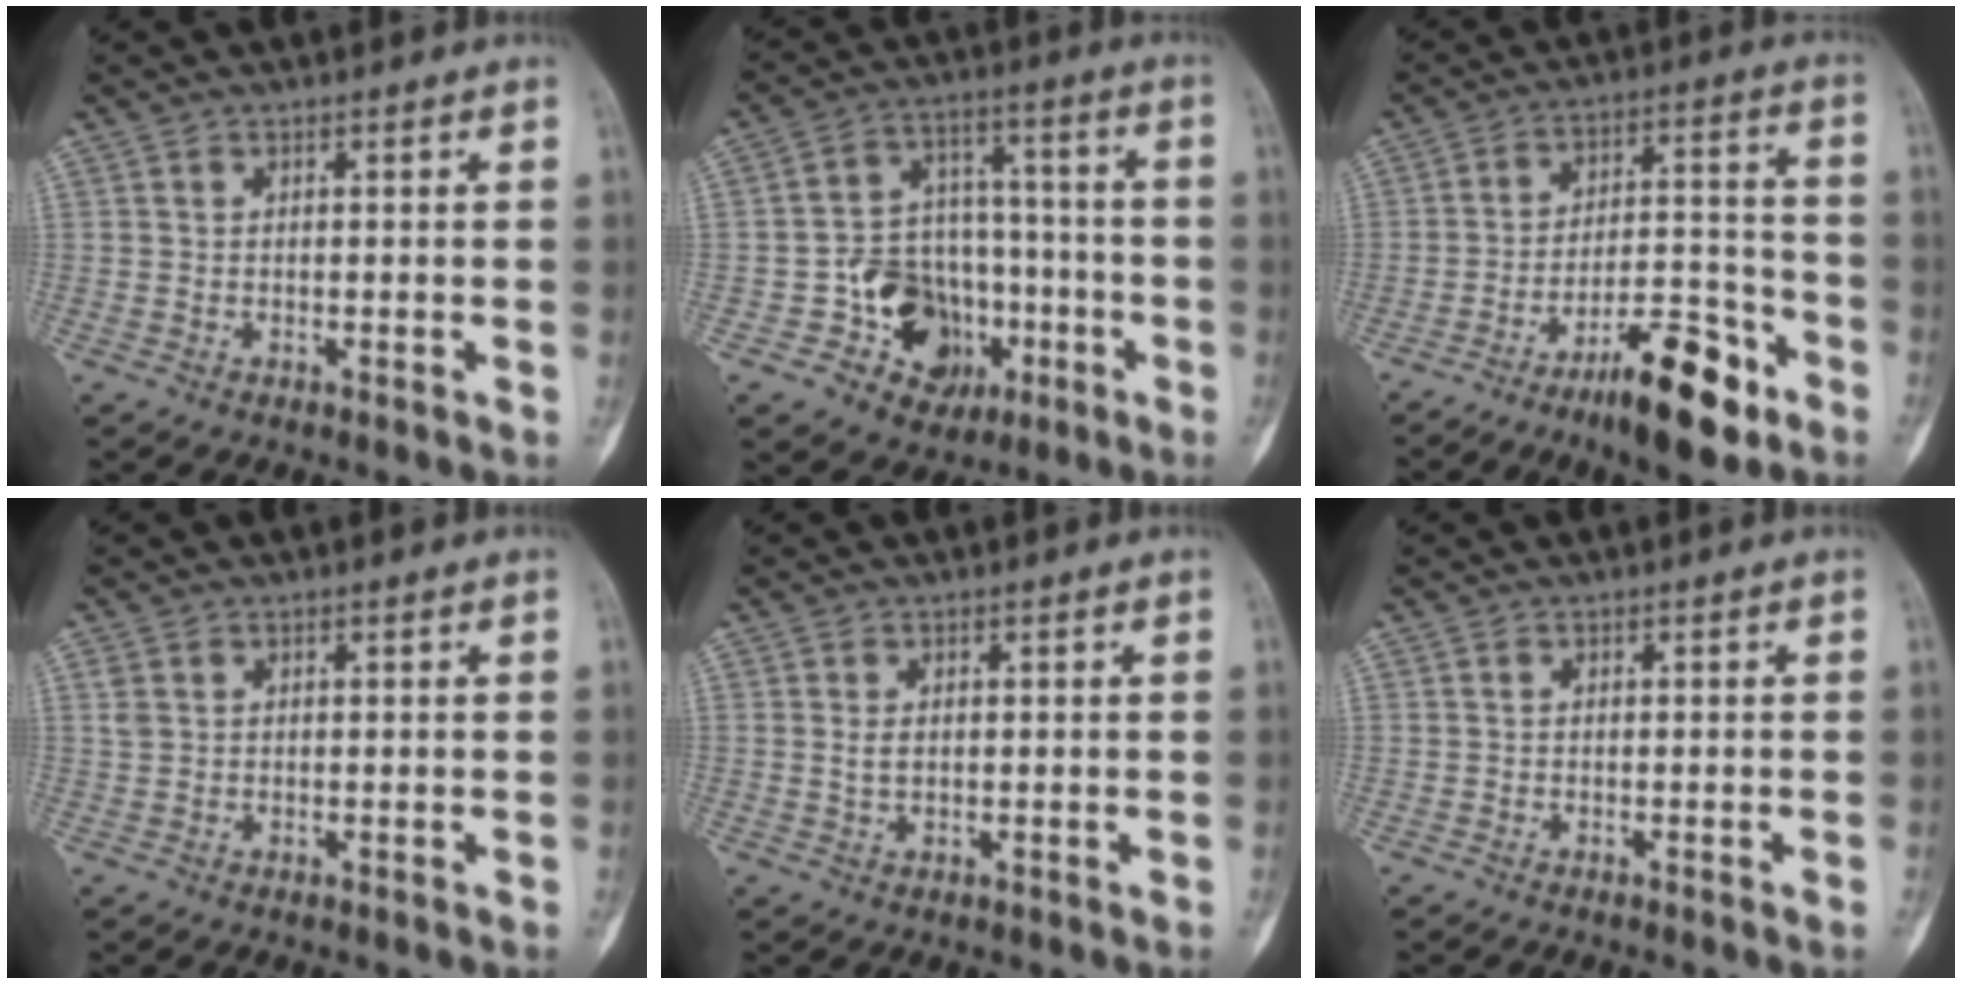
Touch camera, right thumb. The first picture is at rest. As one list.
[{"total": 14.8, "force": [-5.0, 12.1, 6.9], "torque": [-0.052, 0.059, -0.068]}, {"total": 13.8, "force": [-8.5, 4.4, 9.9], "torque": [-0.146, 0.069, -0.134]}, {"total": 1.5, "force": [0.6, 1.2, 0.8], "torque": [-0.015, 0.004, 0.016]}, {"total": 1.8, "force": [0.3, 1.1, 1.4], "torque": [-0.024, -0.003, 0.009]}, {"total": 0.6, "force": [-0.3, -0.1, 0.4], "torque": [-0.009, 0.000, -0.005]}]